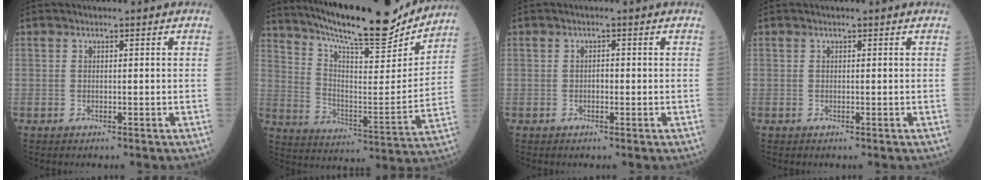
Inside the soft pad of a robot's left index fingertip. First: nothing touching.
{"total": 22.5, "force": [19.9, 2.8, 10.1], "torque": [-0.177, -0.025, 0.301]}
{"total": 0.8, "force": [-0.2, 0.4, 0.7], "torque": [-0.010, 0.003, -0.005]}
{"total": 0.0}